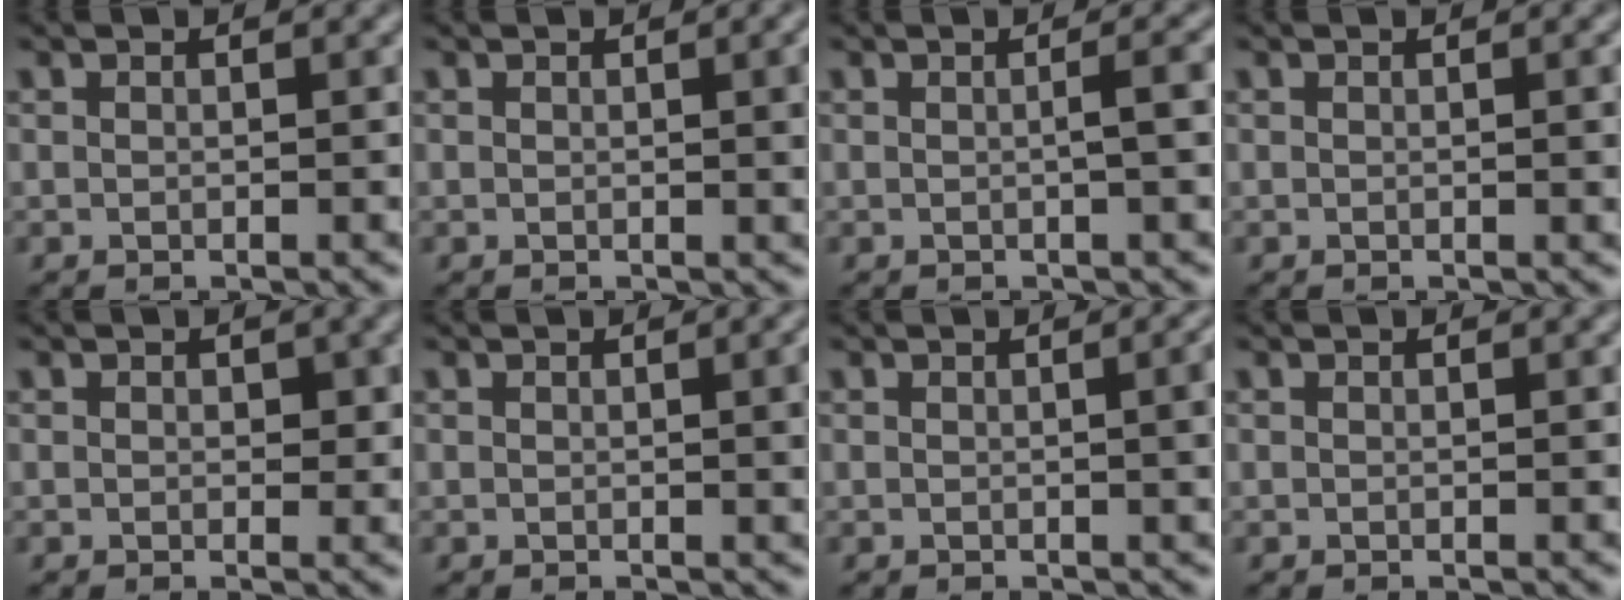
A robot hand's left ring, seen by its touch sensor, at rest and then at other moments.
{"total": 2.1, "force": [0.3, 0.6, 2.0], "torque": [-0.021, 0.002, 0.003]}
{"total": 2.3, "force": [0.1, 0.6, 2.2], "torque": [-0.025, 0.009, -0.003]}
{"total": 1.3, "force": [0.1, 0.3, 1.2], "torque": [-0.016, 0.001, 0.001]}
{"total": 1.3, "force": [0.3, 0.9, 0.9], "torque": [-0.009, -0.003, 0.004]}
{"total": 2.5, "force": [0.3, 0.8, 2.4], "torque": [-0.025, 0.003, 0.001]}
{"total": 3.3, "force": [0.2, 1.2, 3.1], "torque": [-0.026, 0.008, 0.001]}
{"total": 0.0}